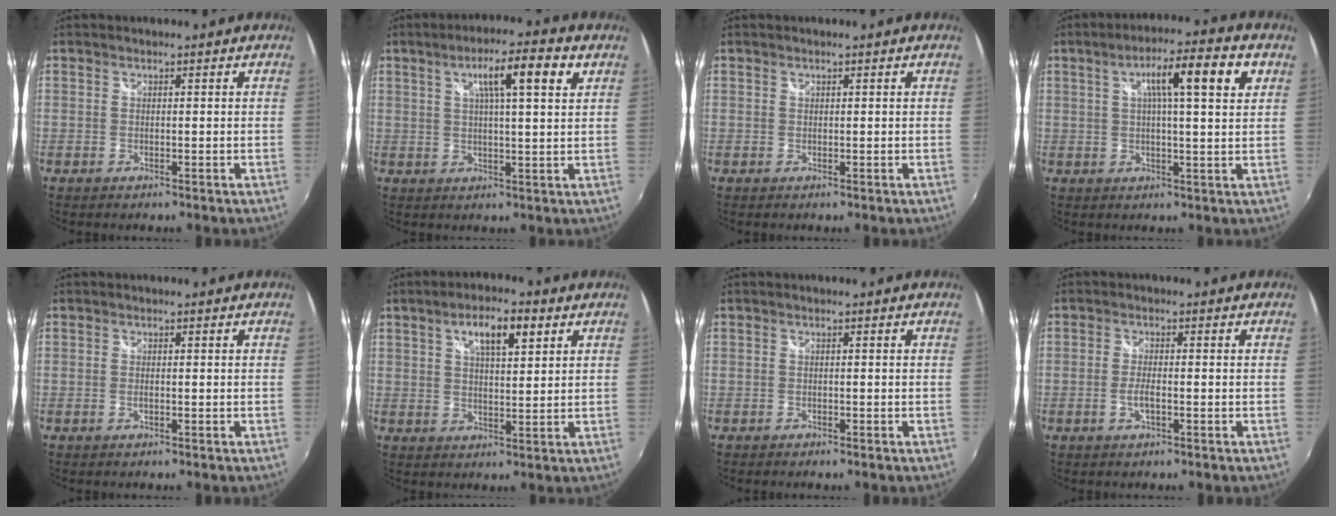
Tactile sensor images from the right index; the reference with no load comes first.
{"total": 9.5, "force": [4.2, 1.4, 8.4], "torque": [-0.139, 0.017, 0.064]}
{"total": 0.0}
{"total": 10.8, "force": [3.9, 1.4, 9.9], "torque": [-0.157, 0.024, 0.058]}
{"total": 0.6, "force": [-0.2, 0.2, 0.5], "torque": [-0.013, 0.000, -0.004]}
{"total": 7.7, "force": [3.7, 2.7, 6.2], "torque": [-0.101, 0.013, 0.063]}
{"total": 0.8, "force": [-0.7, 0.3, 0.2], "torque": [-0.008, -0.003, -0.013]}
{"total": 2.6, "force": [-1.0, 0.6, 2.3], "torque": [-0.054, 0.000, -0.019]}